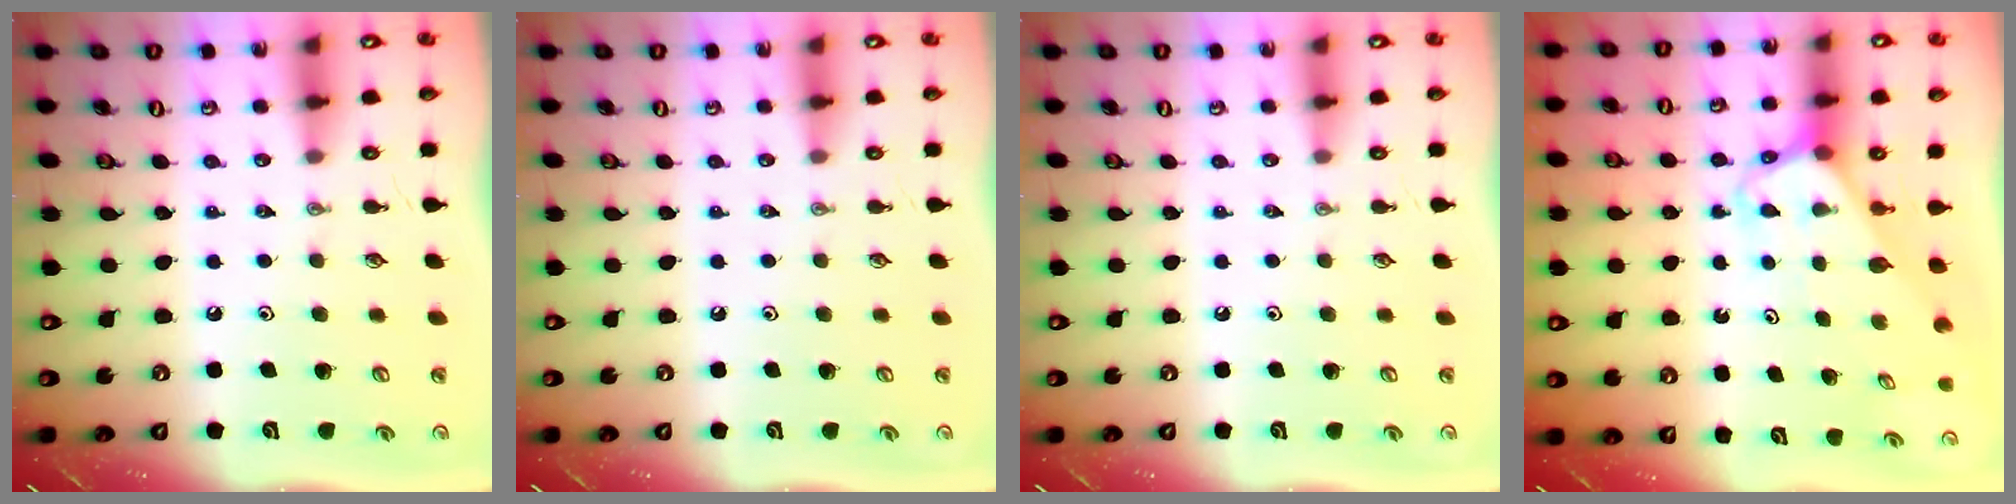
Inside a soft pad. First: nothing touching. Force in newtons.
{"total": 0.0}
{"total": 0.0}
{"total": 3.2, "press": 3.2, "slide": 0.2}